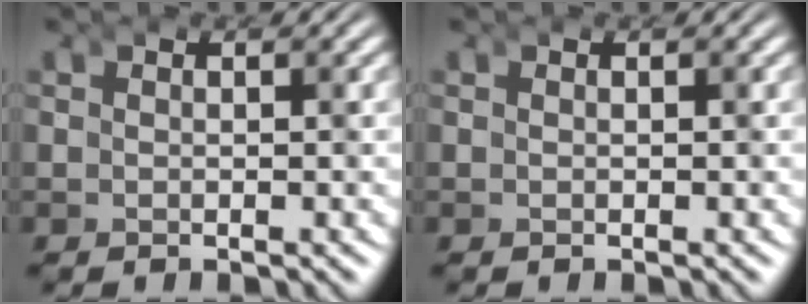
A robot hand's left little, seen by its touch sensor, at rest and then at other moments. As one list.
[{"total": 0.0}]